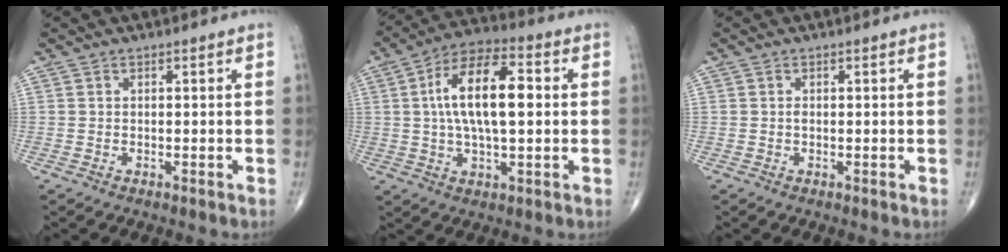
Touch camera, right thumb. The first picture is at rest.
{"total": 15.1, "force": [1.7, 6.5, 13.6], "torque": [-0.241, 0.020, 0.024]}
{"total": 0.5, "force": [-0.1, 0.3, 0.4], "torque": [-0.009, 0.000, -0.002]}